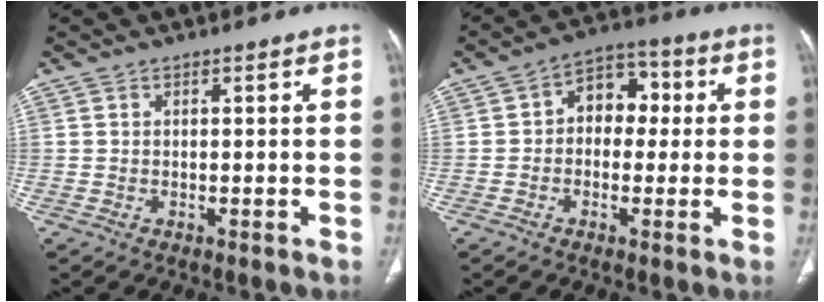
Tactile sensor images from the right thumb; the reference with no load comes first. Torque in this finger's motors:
{"motor_torque": [-0.38, 0.71, 0.39, 0.23, 0.09]}